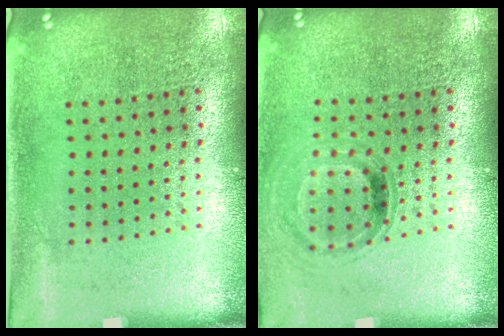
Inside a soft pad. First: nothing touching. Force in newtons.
{"total": 0.9, "press": 0.9, "slide": 0.3}